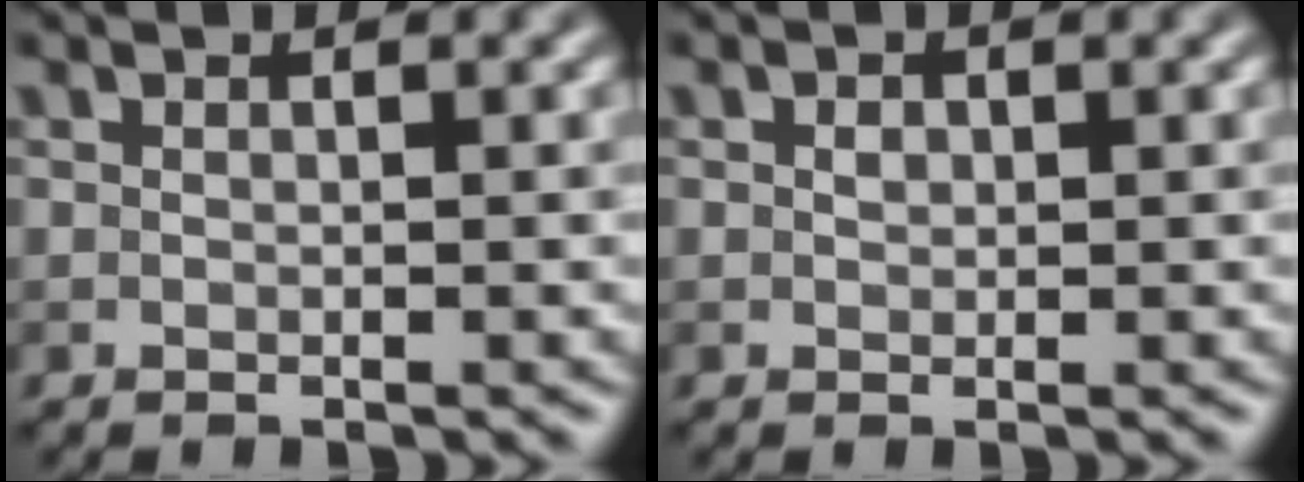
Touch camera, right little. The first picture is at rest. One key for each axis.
{"total": 0.7, "fx": 0.1, "fy": 0.6, "fz": 0.4, "tx": -0.007, "ty": 0.000, "tz": 0.001}